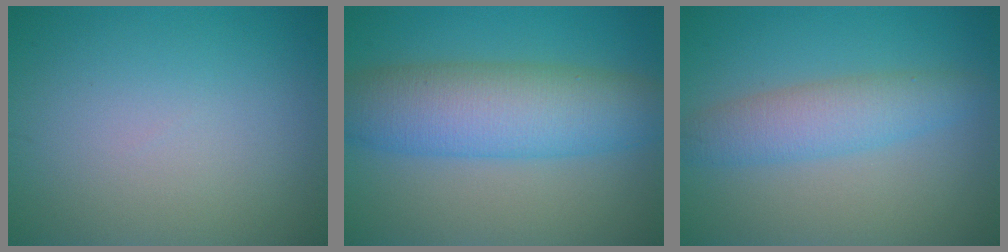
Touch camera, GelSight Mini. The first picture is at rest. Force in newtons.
{"total": 8.2, "press": 8.2, "slide": 0.3}
{"total": 3.9, "press": 3.9, "slide": 0.0}